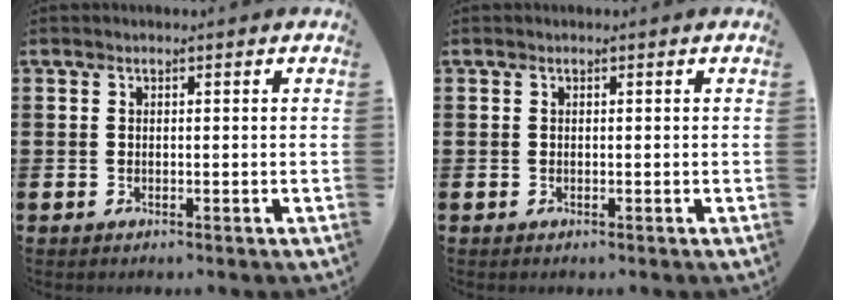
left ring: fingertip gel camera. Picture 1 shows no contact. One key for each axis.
{"total": 0.0}